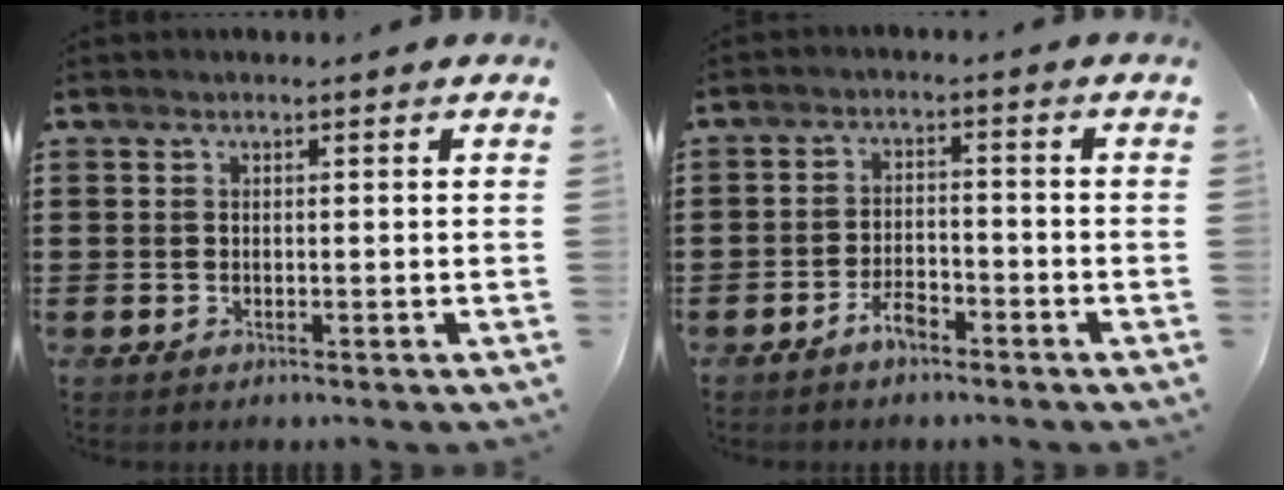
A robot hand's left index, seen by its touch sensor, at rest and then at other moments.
{"total": 3.6, "force": [-2.7, 1.3, 1.9], "torque": [-0.034, 0.009, -0.053]}